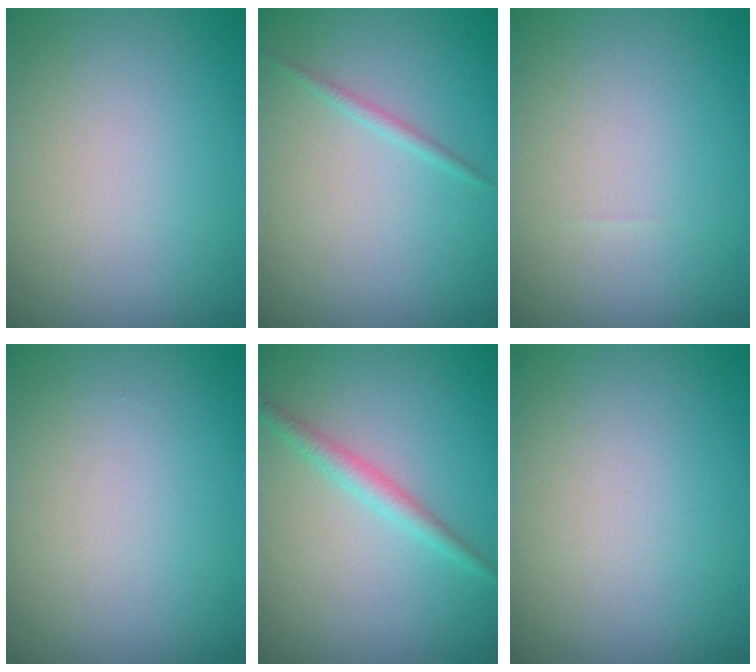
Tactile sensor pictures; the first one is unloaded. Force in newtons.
{"total": 0.9, "press": 0.9, "slide": 0.0}
{"total": 0.0}
{"total": 0.0}
{"total": 1.9, "press": 1.9, "slide": 0.1}
{"total": 0.0}